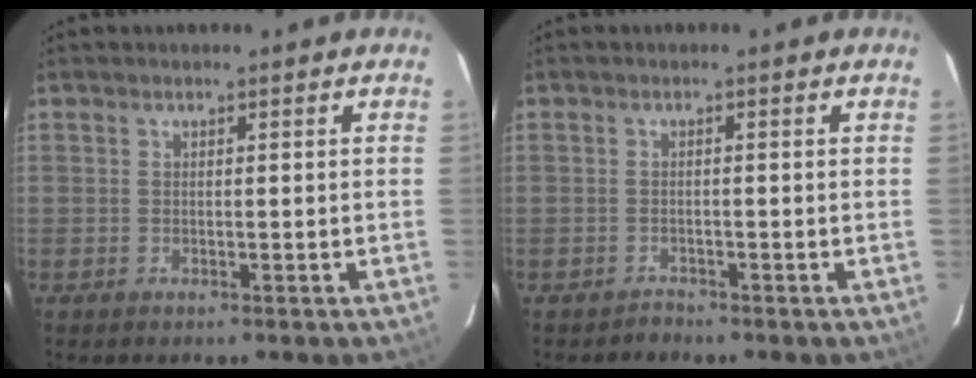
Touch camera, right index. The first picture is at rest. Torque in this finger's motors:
{"motor_torque": [0.00, -0.06, -0.06, -0.03]}